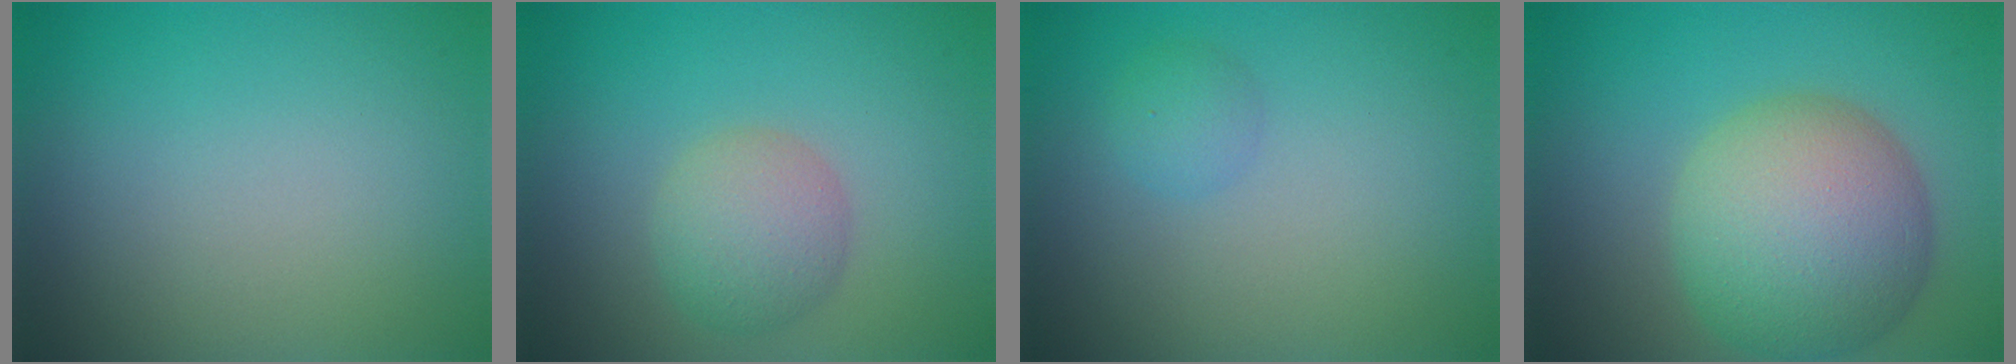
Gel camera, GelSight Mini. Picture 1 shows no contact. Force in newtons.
{"total": 3.5, "press": 3.5, "slide": 0.2}
{"total": 1.4, "press": 1.3, "slide": 0.2}
{"total": 10.1, "press": 10.1, "slide": 0.4}